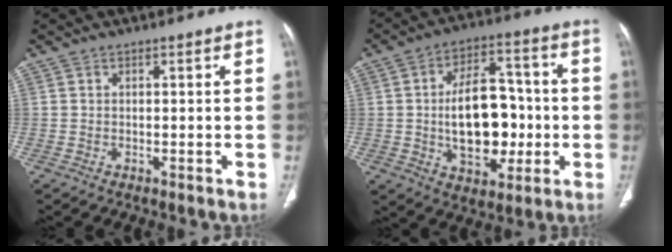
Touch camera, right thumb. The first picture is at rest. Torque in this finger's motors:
{"motor_torque": [1.98, 2.01, 1.64, -0.40, 0.53]}